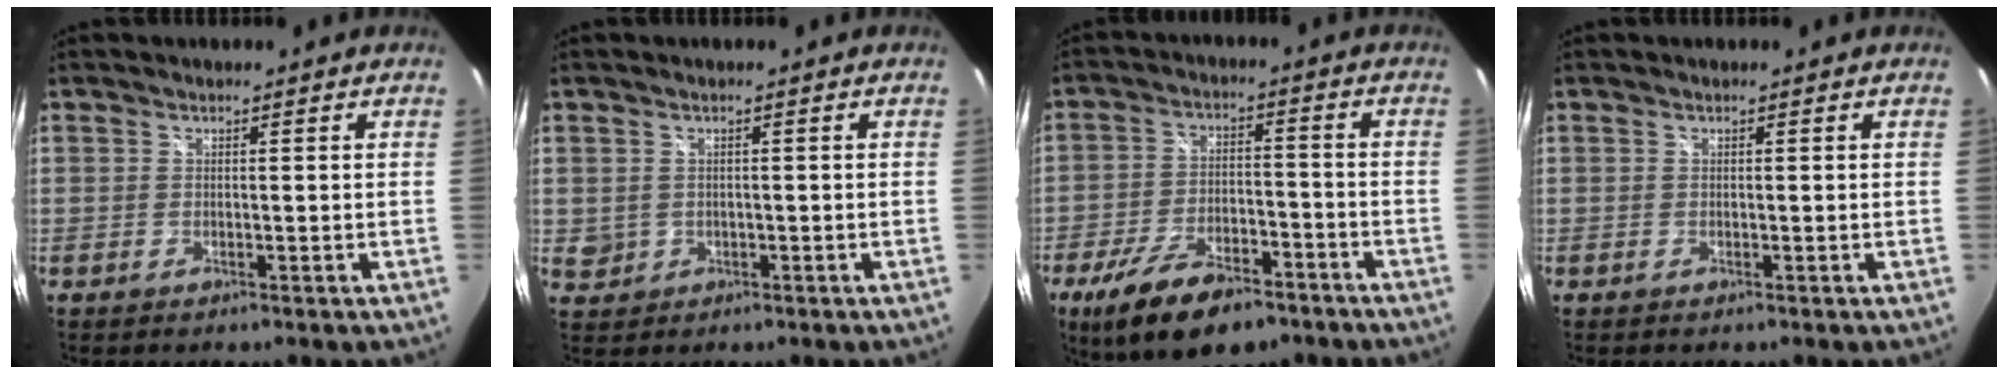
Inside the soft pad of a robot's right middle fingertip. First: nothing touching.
{"total": 2.7, "force": [0.0, 2.6, 0.7], "torque": [-0.013, 0.001, 0.006]}
{"total": 14.6, "force": [-10.0, 5.7, 9.0], "torque": [-0.185, -0.022, -0.164]}
{"total": 0.0}